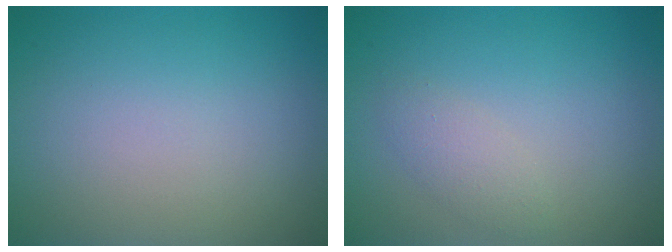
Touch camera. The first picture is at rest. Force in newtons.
{"total": 1.5, "press": 1.5, "slide": 0.0}